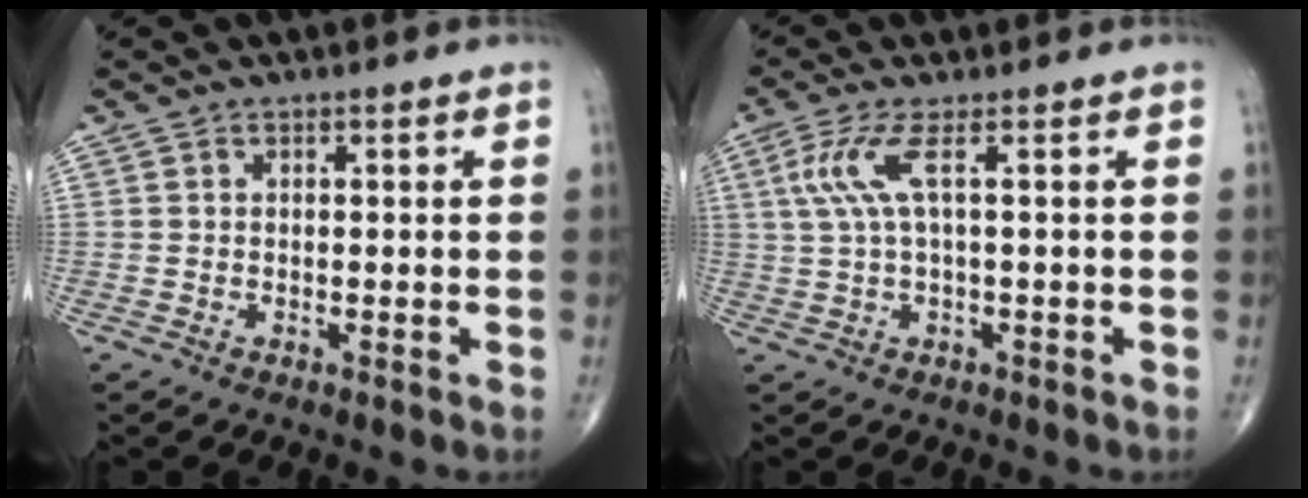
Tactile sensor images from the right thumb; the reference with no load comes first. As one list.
[{"total": 5.3, "force": [1.4, 0.6, 5.1], "torque": [-0.144, 0.008, 0.034]}]